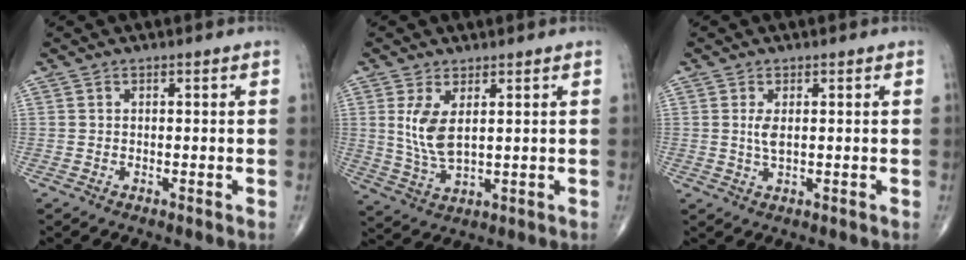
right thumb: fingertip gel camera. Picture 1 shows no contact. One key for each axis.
{"total": 6.9, "fx": 1.9, "fy": 2.9, "fz": 6.0, "tx": -0.122, "ty": -0.016, "tz": 0.050}
{"total": 2.5, "fx": 0.5, "fy": 0.9, "fz": 2.2, "tx": -0.046, "ty": -0.004, "tz": 0.014}